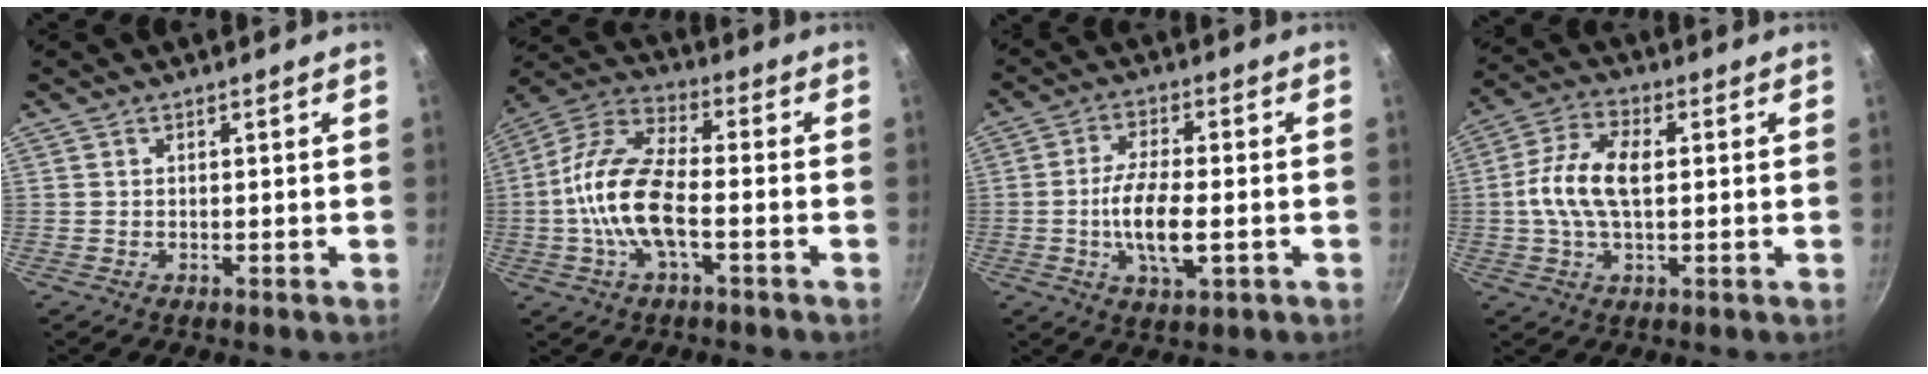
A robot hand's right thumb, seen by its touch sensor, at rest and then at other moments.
{"total": 14.5, "force": [-2.6, 6.3, 12.8], "torque": [-0.271, 0.037, -0.053]}
{"total": 9.5, "force": [-1.8, 3.8, 8.6], "torque": [-0.165, 0.006, -0.032]}
{"total": 10.8, "force": [0.6, 5.7, 9.2], "torque": [-0.193, 0.018, 0.010]}